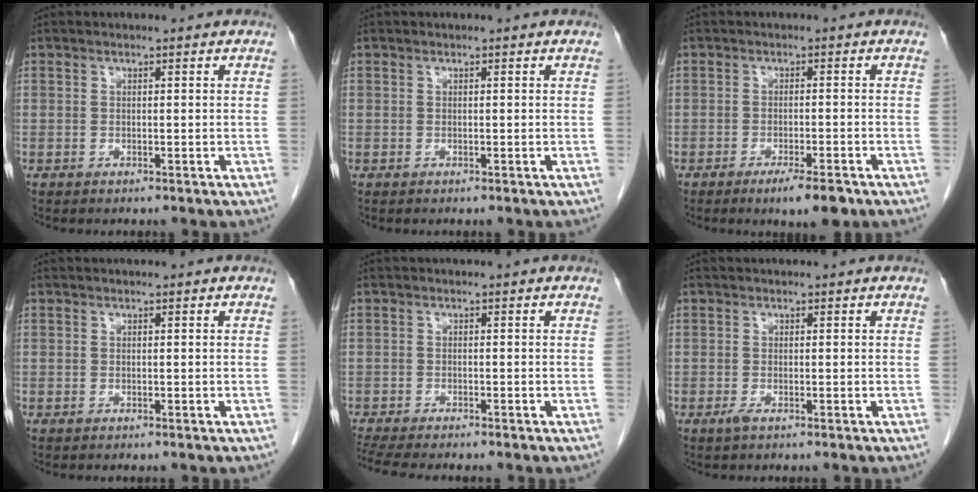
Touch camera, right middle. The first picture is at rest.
{"total": 0.0}
{"total": 5.1, "force": [-3.3, 0.7, 3.9], "torque": [-0.058, -0.009, -0.046]}
{"total": 0.0}
{"total": 7.2, "force": [-6.3, 0.8, 3.4], "torque": [-0.052, -0.008, -0.101]}
{"total": 0.8, "force": [-0.5, 0.0, 0.6], "torque": [-0.013, -0.002, -0.010]}